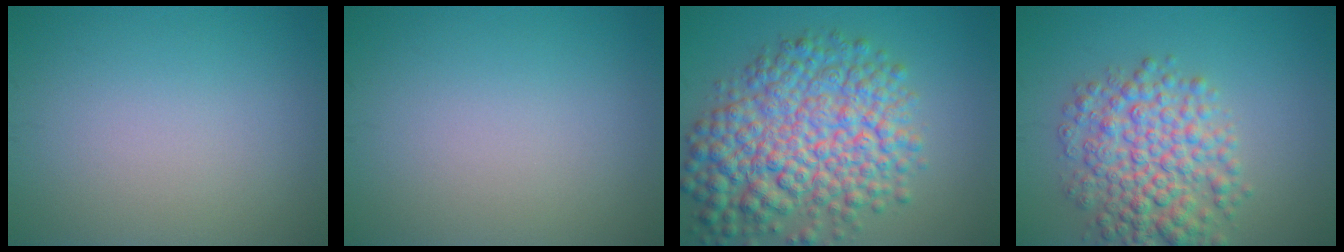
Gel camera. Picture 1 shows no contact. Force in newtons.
{"total": 0.0}
{"total": 10.3, "press": 10.2, "slide": 0.3}
{"total": 6.8, "press": 6.8, "slide": 0.1}